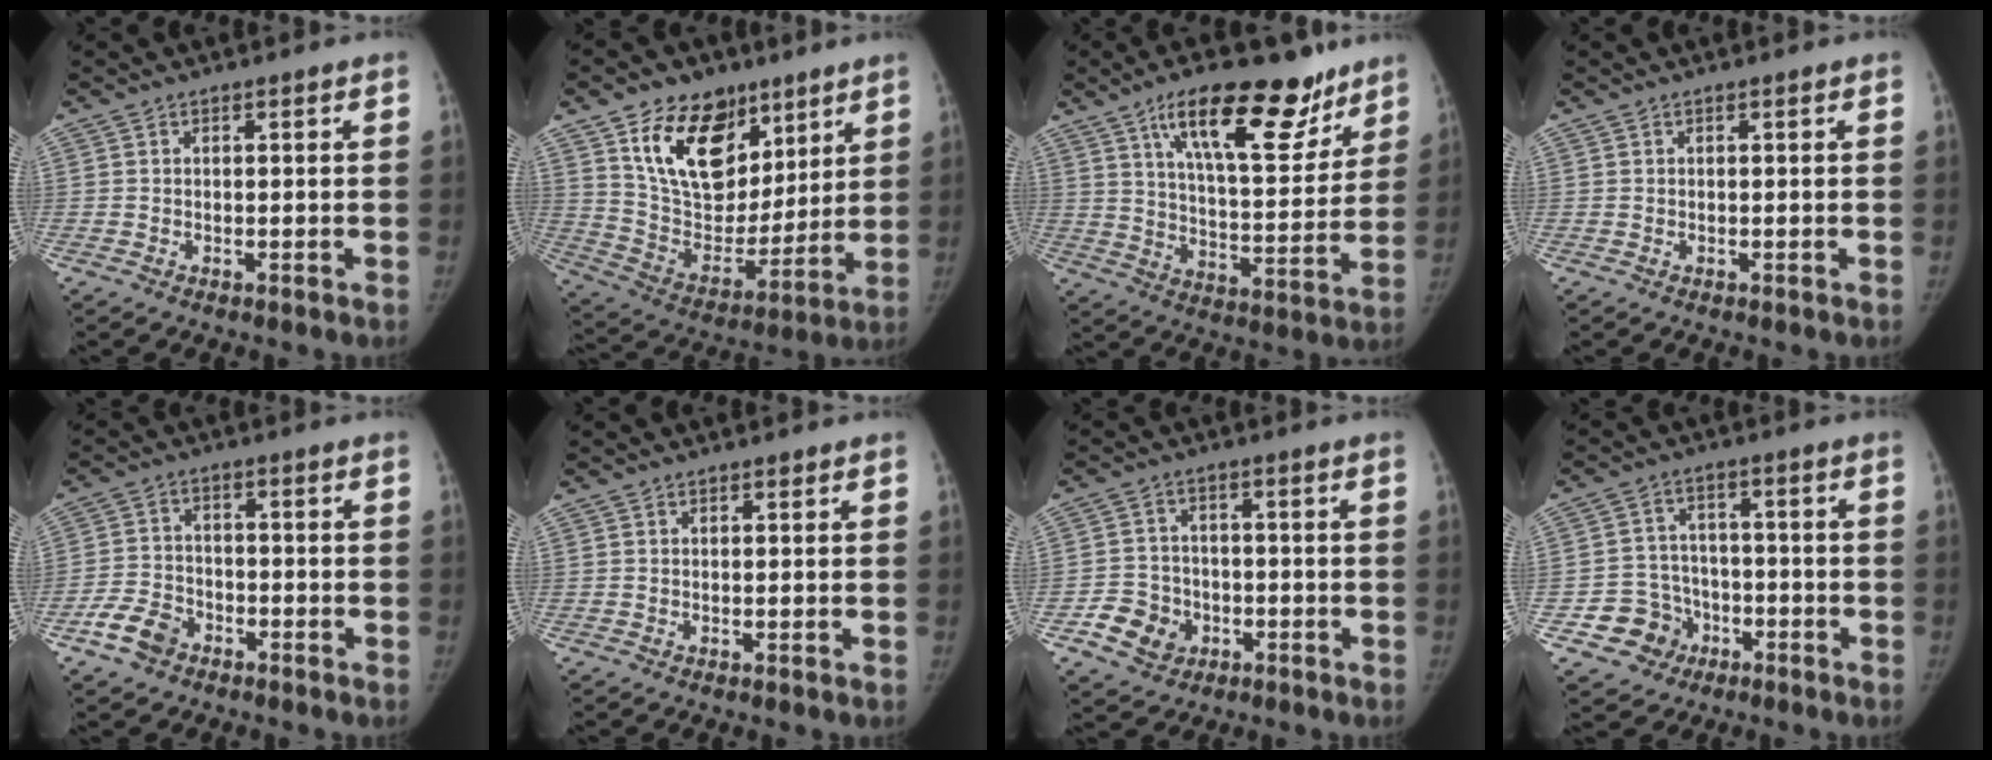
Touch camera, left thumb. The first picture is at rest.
{"total": 20.4, "force": [10.9, 13.5, 10.8], "torque": [-0.132, -0.051, 0.197]}
{"total": 21.1, "force": [12.9, 8.3, 14.4], "torque": [-0.174, -0.053, 0.208]}
{"total": 0.0}
{"total": 6.5, "force": [-3.9, 4.4, 2.8], "torque": [-0.048, 0.022, -0.075]}
{"total": 0.5, "force": [0.4, 0.3, 0.2], "torque": [-0.001, -0.002, 0.004]}
{"total": 7.4, "force": [-2.9, 6.3, 2.5], "torque": [-0.020, 0.018, -0.046]}
{"total": 8.0, "force": [-3.6, 7.0, 1.3], "torque": [0.011, 0.026, -0.054]}